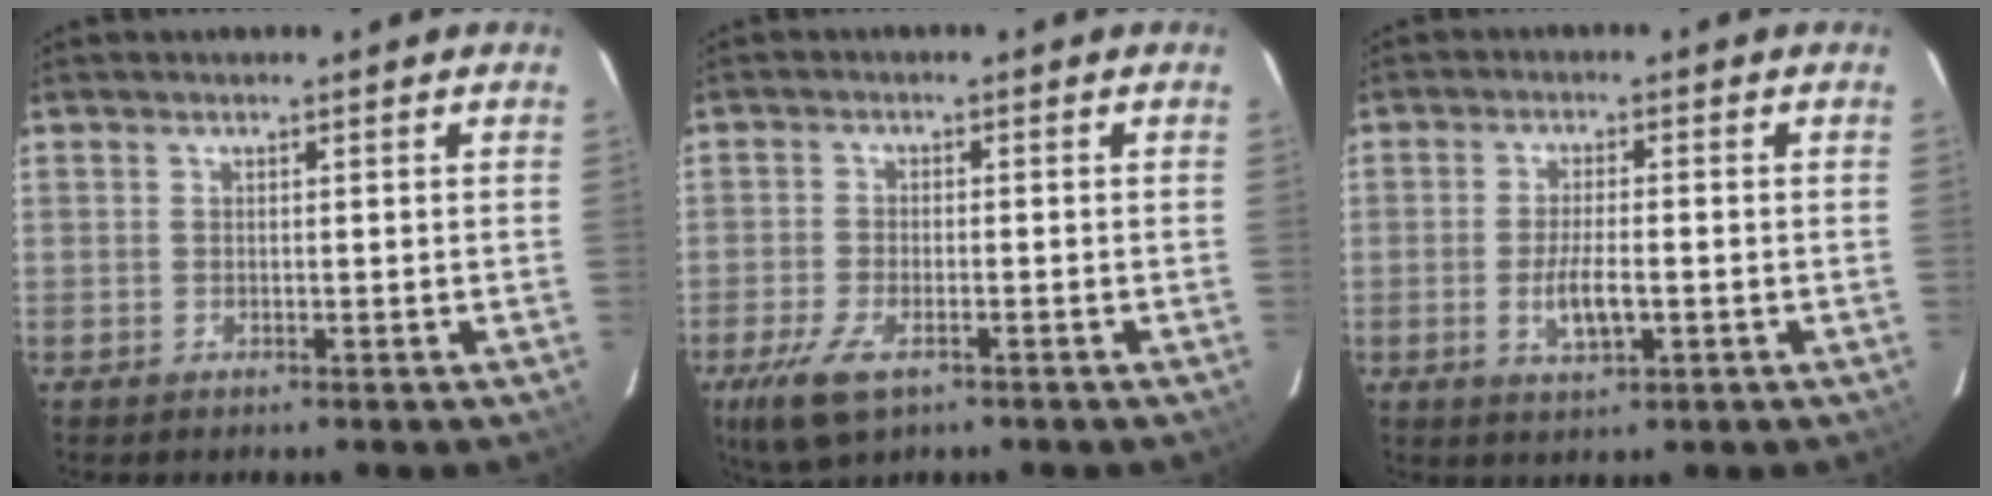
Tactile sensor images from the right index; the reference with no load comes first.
{"total": 7.9, "force": [-4.5, 3.4, 5.5], "torque": [-0.140, -0.023, -0.084]}
{"total": 5.5, "force": [-1.6, 1.7, 5.0], "torque": [-0.099, -0.008, -0.025]}